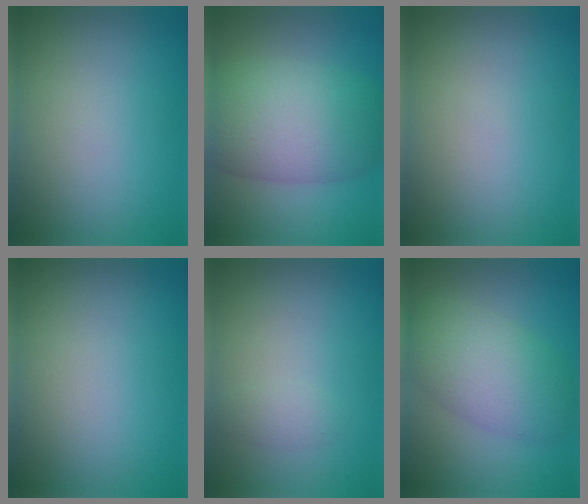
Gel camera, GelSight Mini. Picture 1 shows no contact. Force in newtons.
{"total": 9.5, "press": 9.5, "slide": 0.5}
{"total": 0.0}
{"total": 0.0}
{"total": 1.0, "press": 1.0, "slide": 0.0}
{"total": 6.2, "press": 6.2, "slide": 0.3}